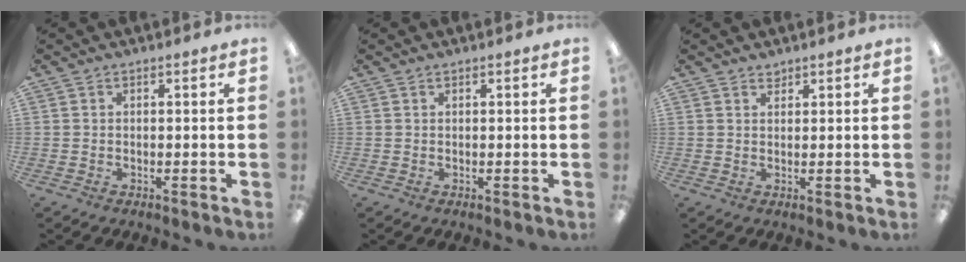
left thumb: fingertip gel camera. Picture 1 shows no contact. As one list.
[{"total": 0.5, "force": [0.5, 0.2, 0.1], "torque": [-0.003, 0.001, 0.008]}, {"total": 1.5, "force": [1.5, 0.5, 0.0], "torque": [0.007, -0.006, 0.027]}]